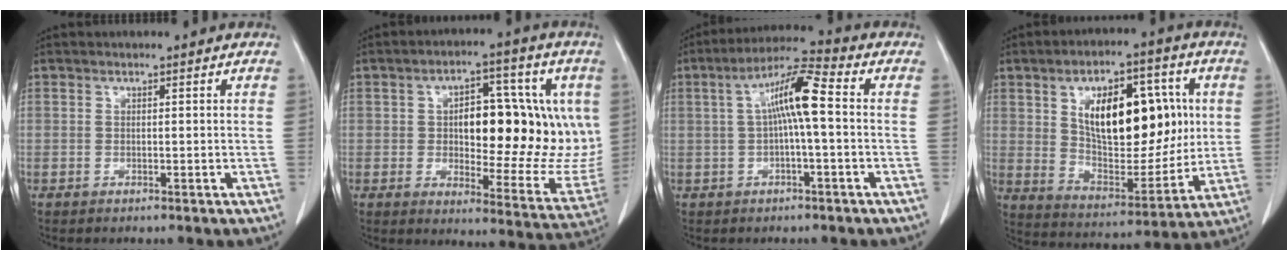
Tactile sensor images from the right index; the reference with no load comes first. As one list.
[{"total": 19.9, "force": [2.5, 8.5, 17.8], "torque": [-0.230, 0.014, 0.043]}, {"total": 8.5, "force": [0.6, 0.7, 8.4], "torque": [-0.155, 0.025, 0.007]}, {"total": 18.5, "force": [4.2, 8.9, 15.7], "torque": [-0.253, 0.018, 0.077]}]